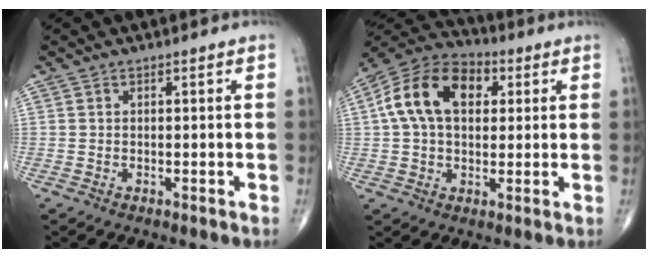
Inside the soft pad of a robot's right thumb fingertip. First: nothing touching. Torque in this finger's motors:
{"motor_torque": [0.13, 0.24, 0.93, 0.26, 0.47]}